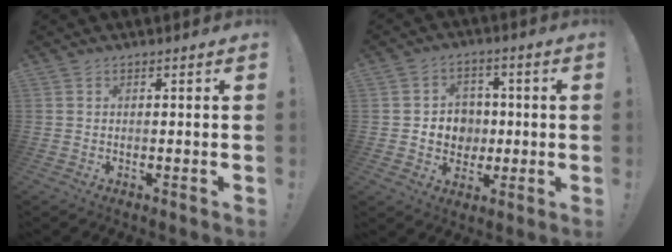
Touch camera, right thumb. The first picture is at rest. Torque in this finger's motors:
{"motor_torque": [1.03, 1.16, 0.59, 0.04, 0.00]}